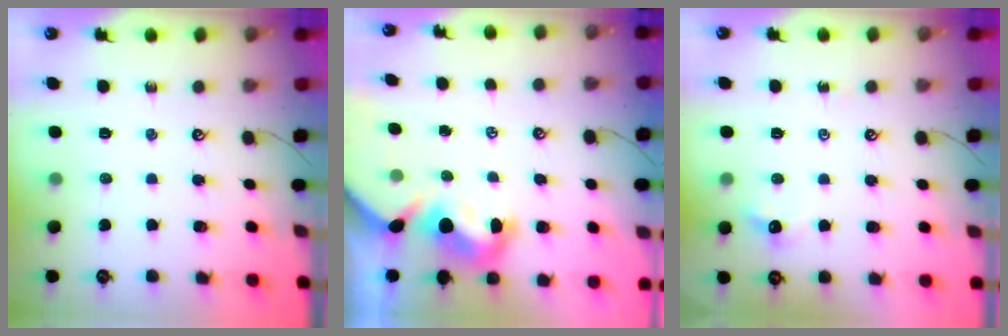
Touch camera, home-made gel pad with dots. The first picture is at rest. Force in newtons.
{"total": 3.4, "press": 3.2, "slide": 1.2}
{"total": 2.0, "press": 2.0, "slide": 0.5}